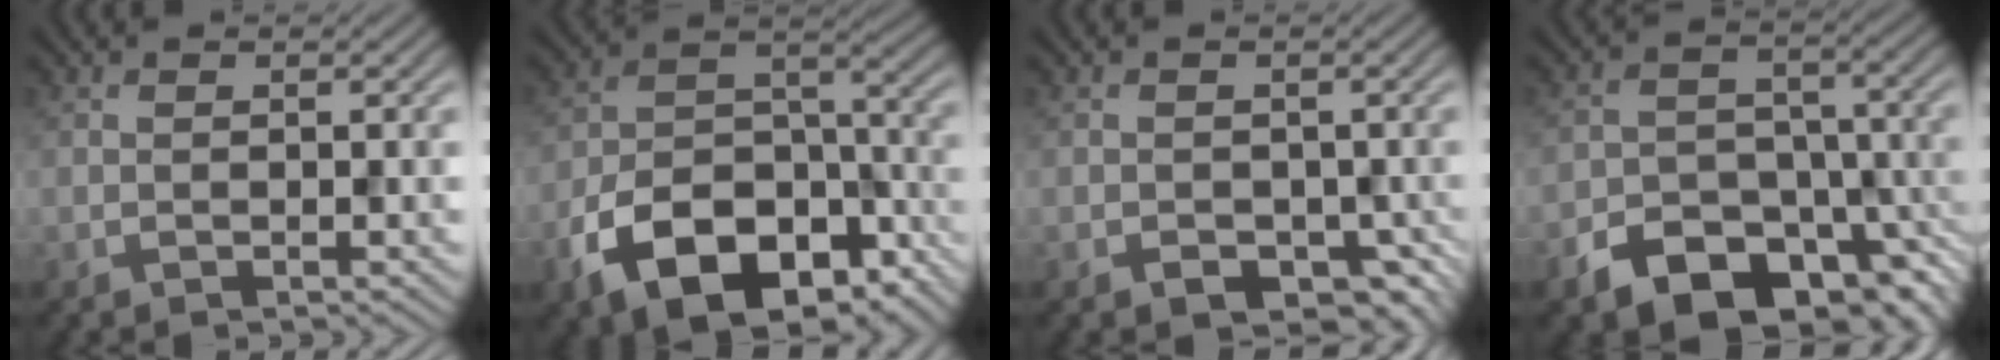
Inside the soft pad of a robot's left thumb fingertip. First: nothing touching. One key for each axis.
{"total": 15.5, "fx": -9.3, "fy": 8.6, "fz": 8.9, "tx": -0.179, "ty": -0.032, "tz": -0.156}
{"total": 3.4, "fx": -1.5, "fy": 2.5, "fz": 1.8, "tx": -0.029, "ty": -0.016, "tz": -0.025}
{"total": 11.2, "fx": -7.4, "fy": 6.5, "fz": 5.3, "tx": -0.093, "ty": -0.013, "tz": -0.122}